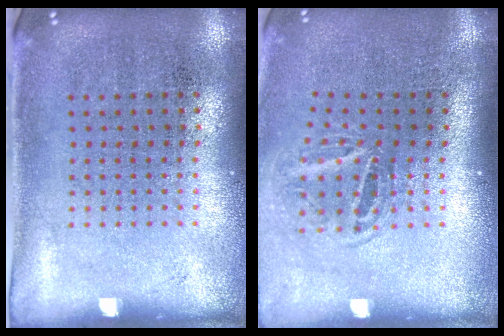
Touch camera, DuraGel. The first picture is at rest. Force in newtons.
{"total": 1.7, "press": 1.1, "slide": 1.3}